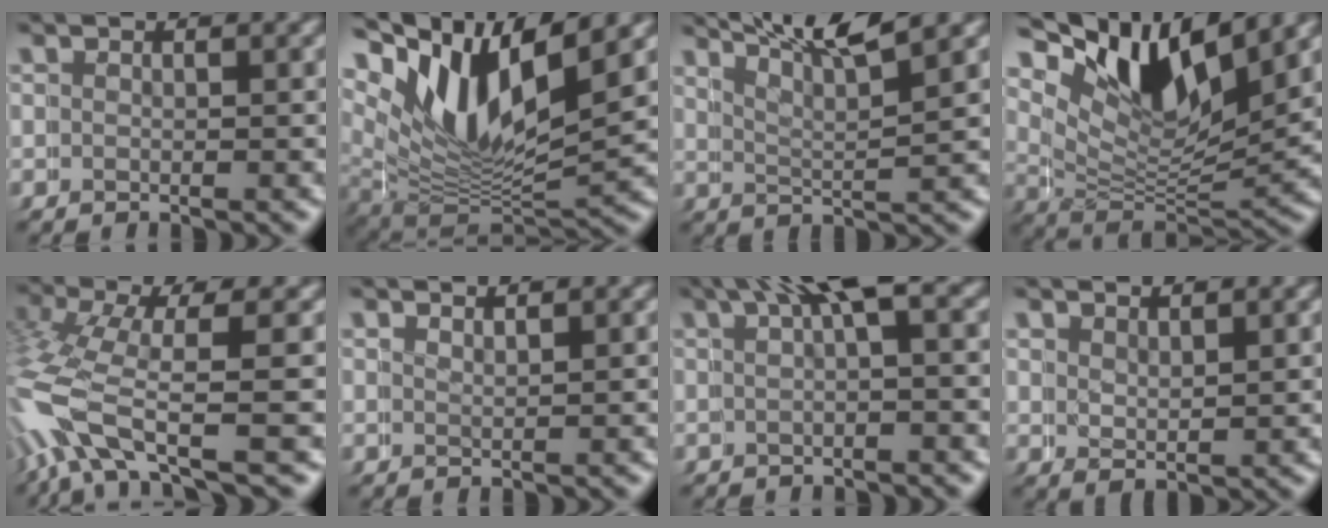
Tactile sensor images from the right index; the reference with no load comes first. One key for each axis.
{"total": 12.4, "fx": 4.9, "fy": 8.1, "fz": 8.0, "tx": -0.139, "ty": 0.012, "tz": 0.066}
{"total": 7.5, "fx": 6.5, "fy": 0.4, "fz": 3.8, "tx": -0.062, "ty": 0.015, "tz": 0.096}
{"total": 9.3, "fx": 5.5, "fy": 4.5, "fz": 6.1, "tx": -0.127, "ty": 0.003, "tz": 0.086}
{"total": 6.9, "fx": -1.0, "fy": 4.2, "fz": 5.3, "tx": -0.158, "ty": -0.033, "tz": -0.003}
{"total": 1.6, "fx": 1.4, "fy": -0.9, "fz": -0.1, "tx": 0.005, "ty": -0.006, "tz": 0.029}
{"total": 4.5, "fx": 2.3, "fy": 1.0, "fz": 3.7, "tx": -0.053, "ty": 0.015, "tz": 0.036}
{"total": 2.6, "fx": 2.6, "fy": 0.1, "fz": 0.7, "tx": -0.014, "ty": -0.002, "tz": 0.052}